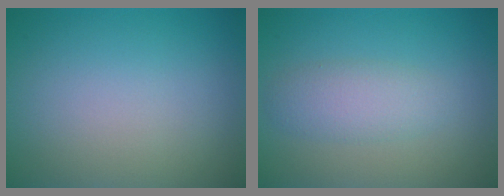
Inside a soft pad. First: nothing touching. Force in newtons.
{"total": 2.7, "press": 2.7, "slide": 0.1}